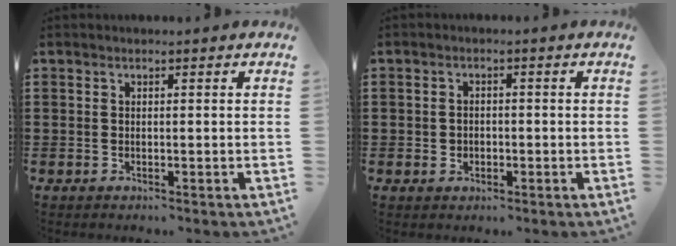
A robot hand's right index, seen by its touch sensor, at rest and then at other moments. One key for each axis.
{"total": 1.3, "fx": -0.5, "fy": 1.1, "fz": 0.4, "tx": -0.013, "ty": 0.000, "tz": -0.011}